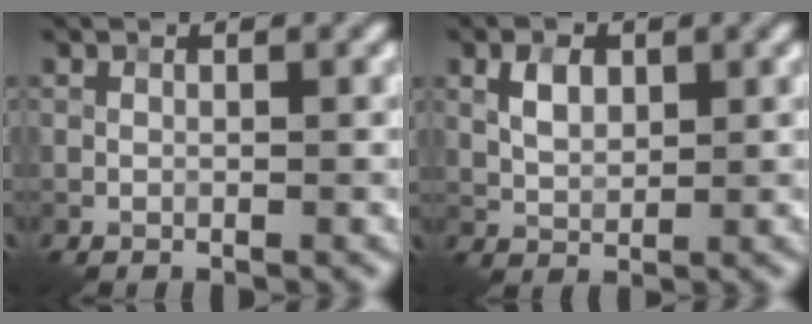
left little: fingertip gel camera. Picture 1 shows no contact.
{"total": 2.6, "force": [0.8, 1.6, 1.8], "torque": [-0.036, 0.001, 0.015]}